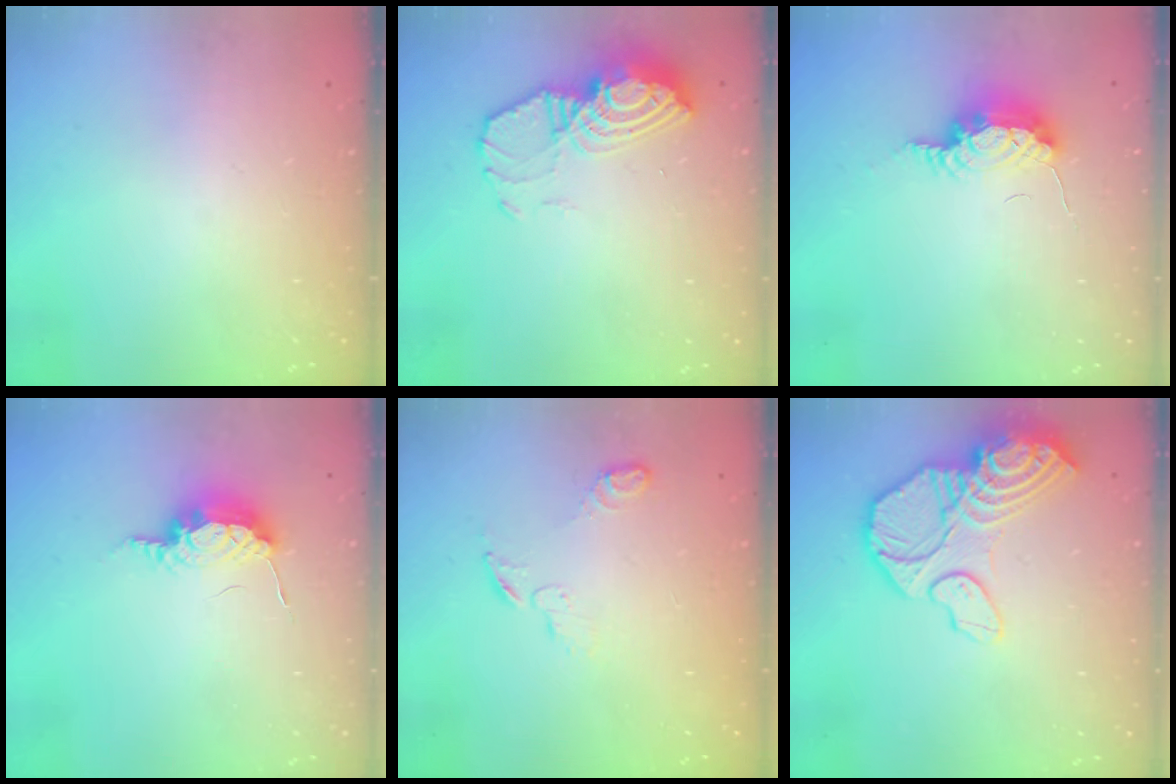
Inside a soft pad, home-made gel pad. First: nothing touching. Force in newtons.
{"total": 11.9, "press": 11.9, "slide": 1.1}
{"total": 10.6, "press": 8.7, "slide": 6.2}
{"total": 7.8, "press": 7.6, "slide": 1.8}
{"total": 5.2, "press": 5.2, "slide": 0.6}
{"total": 19.3, "press": 19.2, "slide": 2.0}